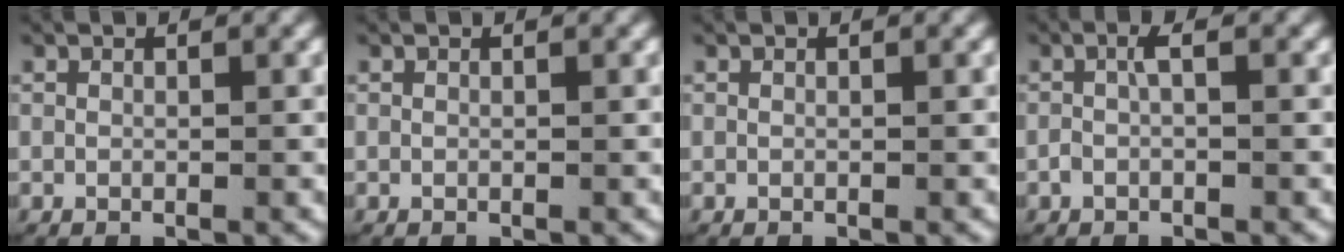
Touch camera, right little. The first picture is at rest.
{"total": 0.0}
{"total": 0.0}
{"total": 1.1, "force": [-0.2, 0.3, 1.0], "torque": [-0.023, 0.005, -0.005]}